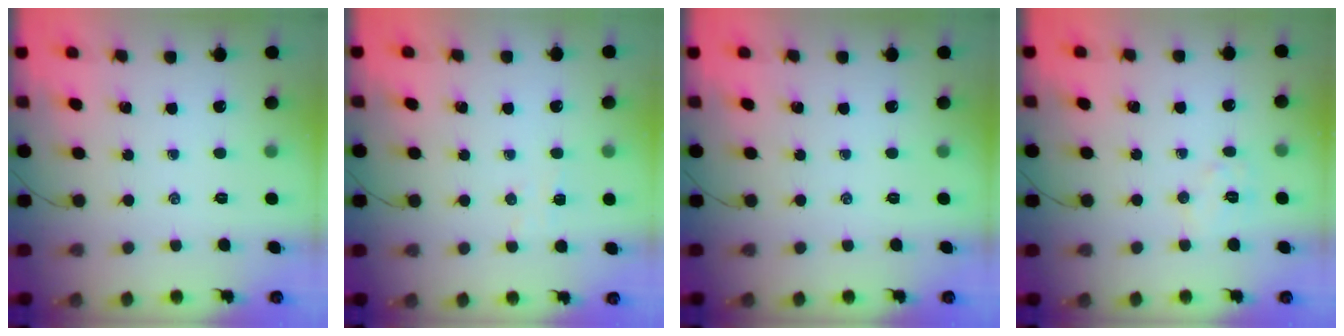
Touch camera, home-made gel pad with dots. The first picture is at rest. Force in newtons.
{"total": 4.2, "press": 4.1, "slide": 0.9}
{"total": 0.0}
{"total": 6.7, "press": 6.5, "slide": 1.3}